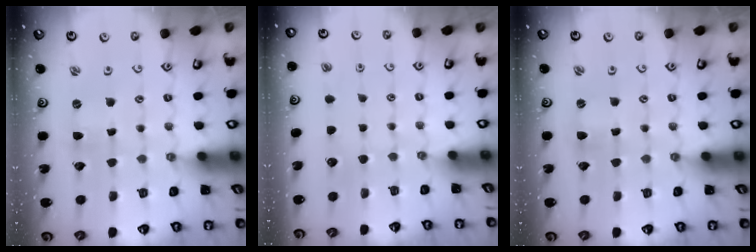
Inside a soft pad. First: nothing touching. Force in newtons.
{"total": 0.0}
{"total": 0.0}